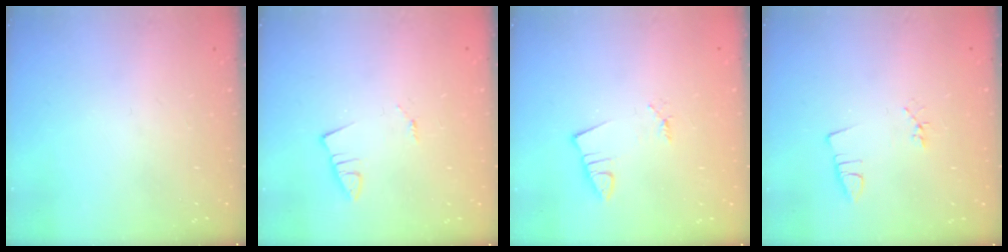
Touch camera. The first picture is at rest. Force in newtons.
{"total": 1.0, "press": 1.0, "slide": 0.1}
{"total": 1.0, "press": 1.0, "slide": 0.1}
{"total": 2.2, "press": 1.7, "slide": 1.4}